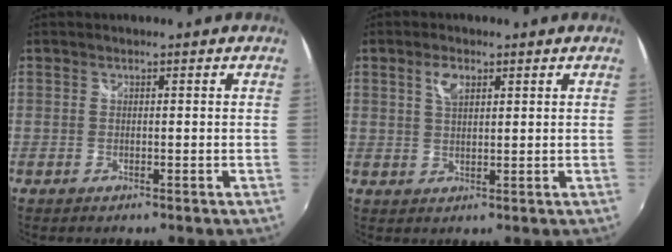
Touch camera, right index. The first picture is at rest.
{"total": 3.5, "force": [1.7, 1.8, 2.5], "torque": [-0.046, 0.005, 0.031]}